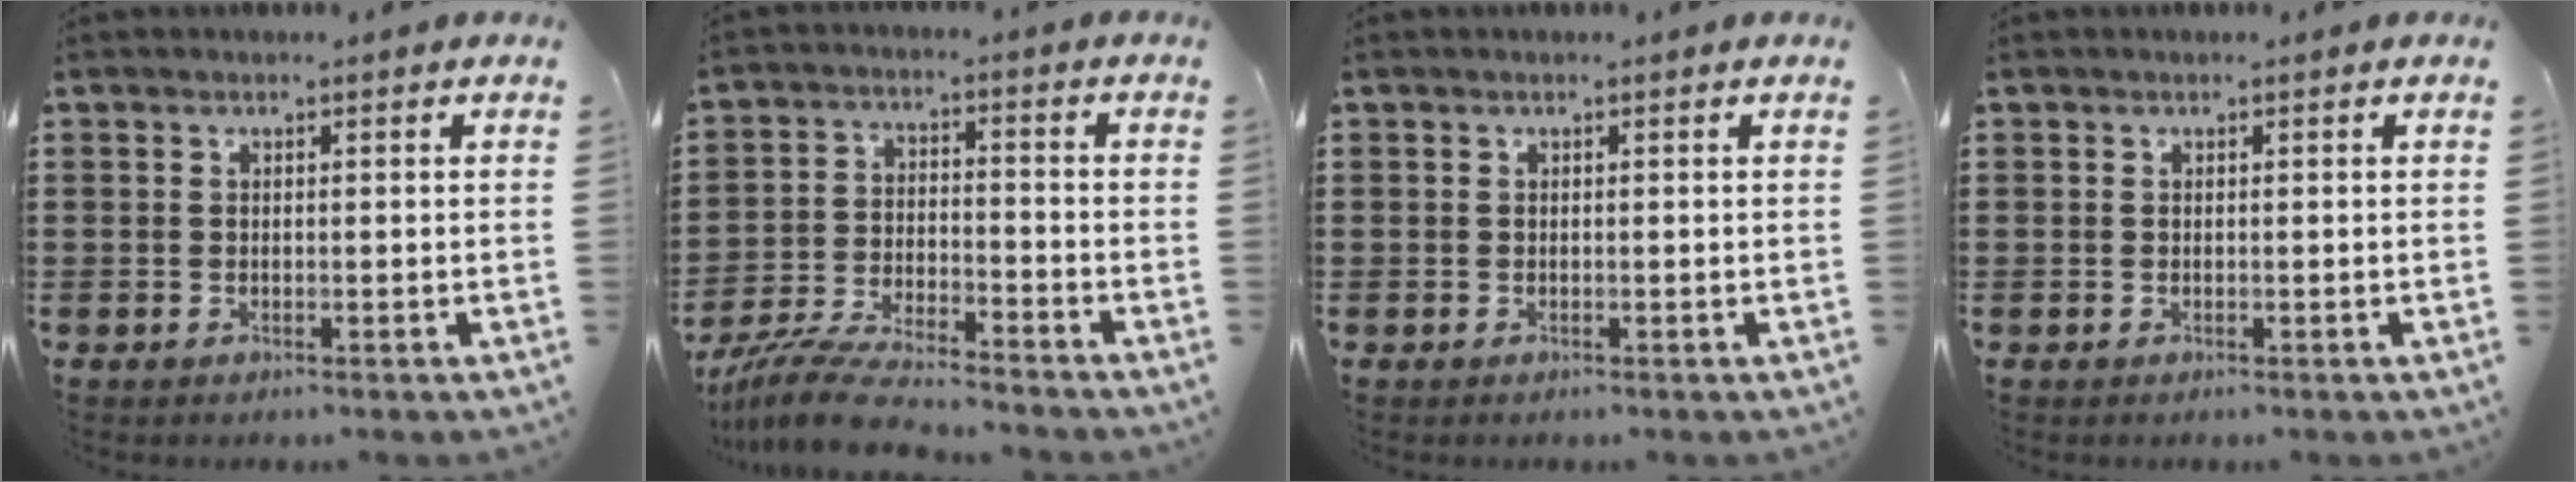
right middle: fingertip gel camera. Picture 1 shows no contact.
{"total": 7.9, "force": [-7.4, 0.6, 2.8], "torque": [-0.061, 0.005, -0.146]}
{"total": 0.0}
{"total": 0.0}